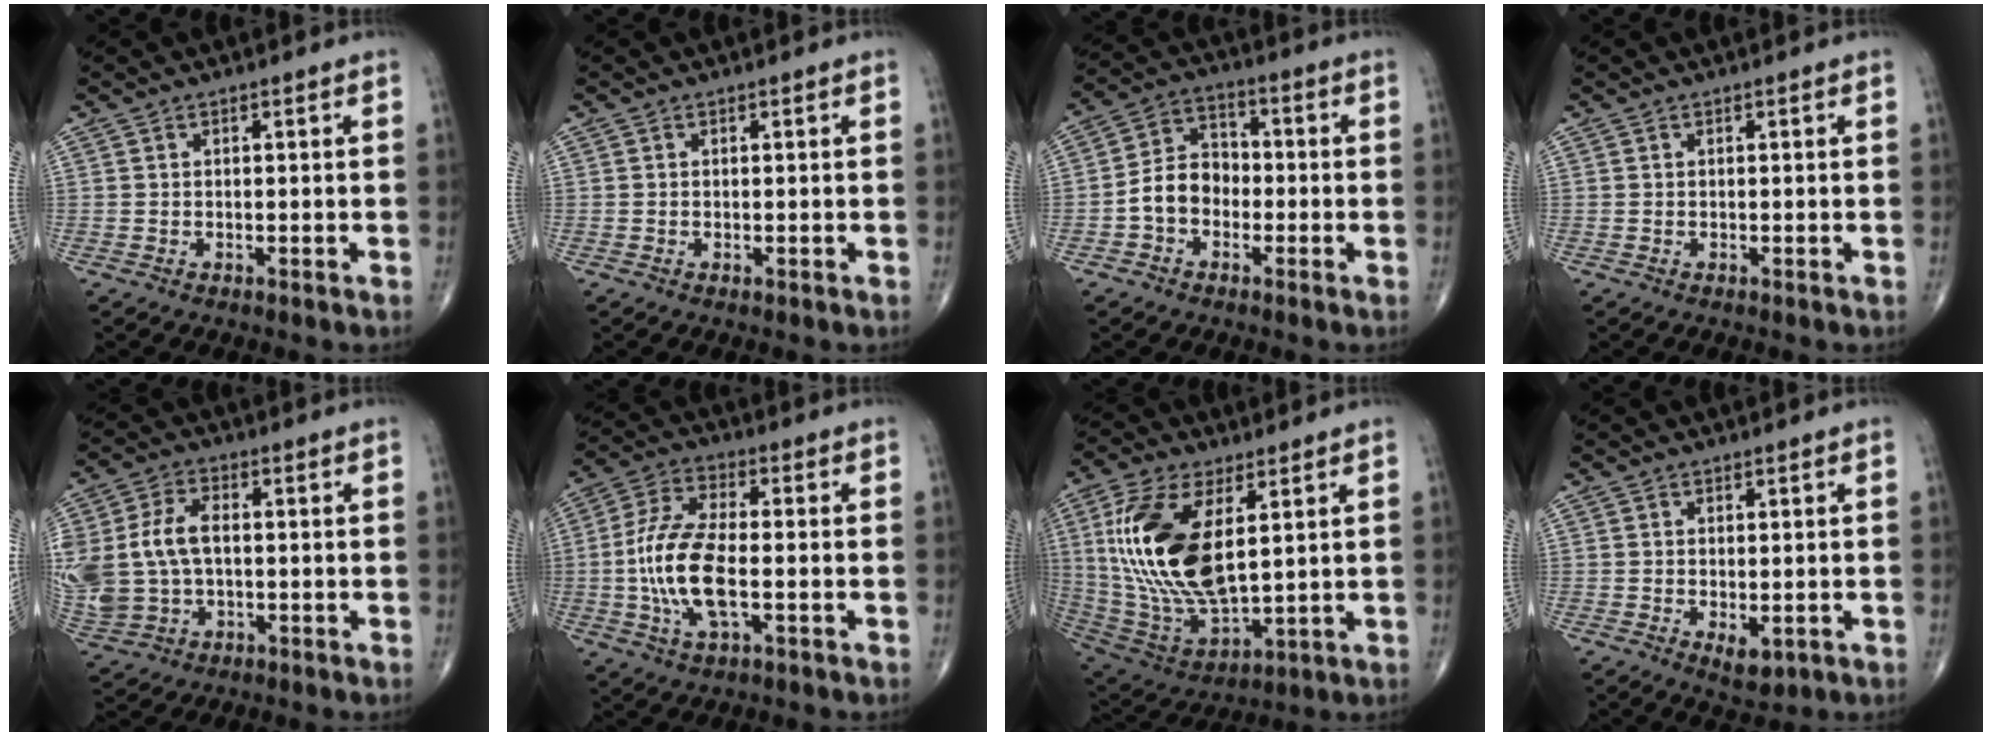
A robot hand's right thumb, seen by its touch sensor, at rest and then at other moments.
{"total": 0.0}
{"total": 8.1, "force": [-2.2, 6.2, 4.7], "torque": [-0.065, 0.035, -0.054]}
{"total": 0.0}
{"total": 17.0, "force": [0.5, 11.8, 12.2], "torque": [-0.304, 0.012, 0.026]}
{"total": 13.3, "force": [-2.1, 5.5, 12.0], "torque": [-0.255, 0.014, -0.041]}
{"total": 21.5, "force": [4.7, 10.2, 18.3], "torque": [-0.373, -0.026, 0.098]}
{"total": 3.5, "force": [-0.9, 1.8, 2.9], "torque": [-0.038, -0.008, -0.003]}